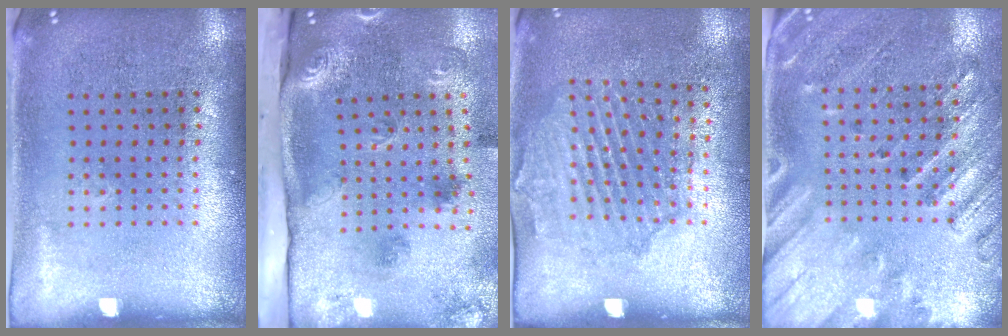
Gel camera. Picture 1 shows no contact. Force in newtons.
{"total": 3.2, "press": 2.0, "slide": 2.5}
{"total": 1.5, "press": 1.5, "slide": 0.4}
{"total": 2.4, "press": 2.0, "slide": 1.4}